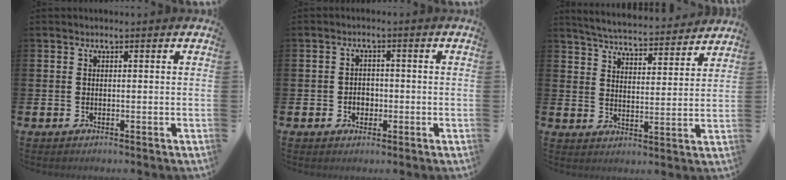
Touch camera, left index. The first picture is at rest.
{"total": 2.3, "force": [-0.7, 1.9, 1.1], "torque": [-0.013, 0.002, -0.018]}
{"total": 5.4, "force": [5.3, 0.5, 0.7], "torque": [-0.030, -0.044, 0.090]}